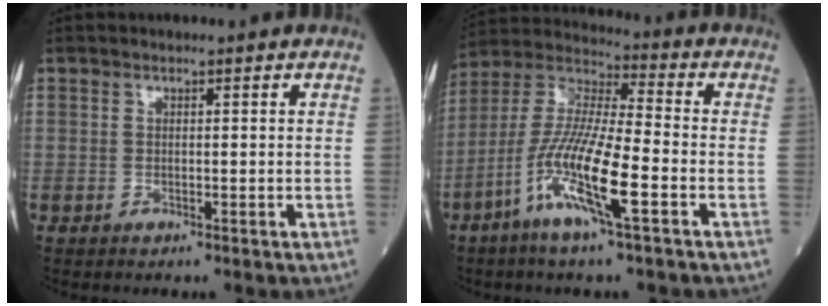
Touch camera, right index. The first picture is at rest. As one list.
[{"total": 13.6, "force": [-5.5, 1.1, 12.4], "torque": [-0.260, -0.008, -0.111]}]